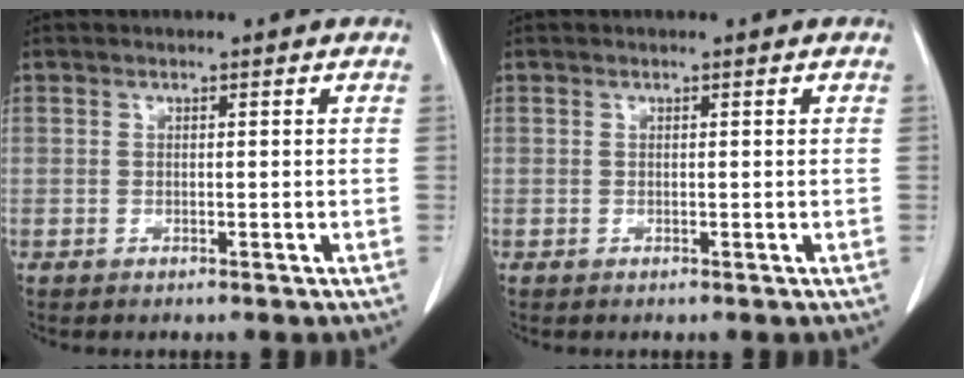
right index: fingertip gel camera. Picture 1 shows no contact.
{"total": 0.0}